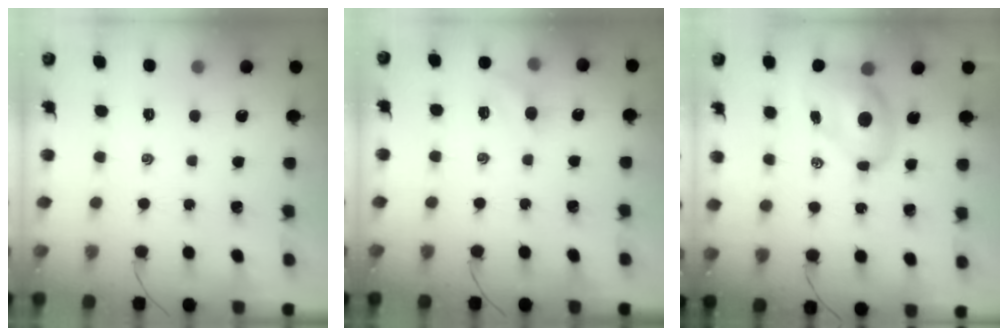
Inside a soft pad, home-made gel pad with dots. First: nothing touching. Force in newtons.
{"total": 5.7, "press": 5.5, "slide": 1.5}
{"total": 8.6, "press": 8.5, "slide": 1.6}